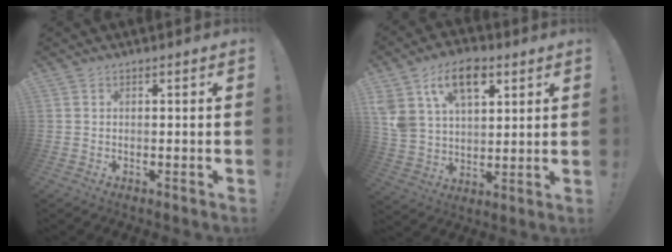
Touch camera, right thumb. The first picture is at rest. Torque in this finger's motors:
{"motor_torque": [1.25, 3.36, 0.21, 0.30, 0.14]}